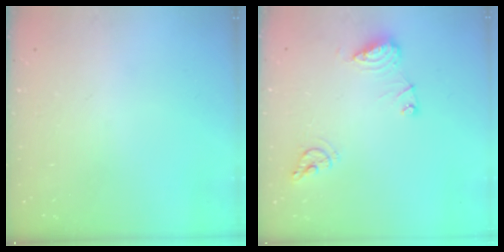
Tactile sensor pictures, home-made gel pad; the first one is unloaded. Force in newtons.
{"total": 10.5, "press": 10.4, "slide": 1.1}